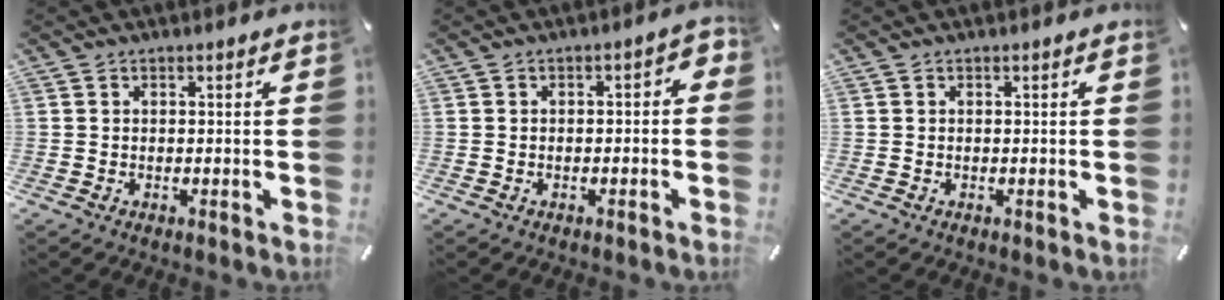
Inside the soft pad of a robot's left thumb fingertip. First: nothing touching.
{"total": 2.7, "force": [-1.3, 1.3, 1.9], "torque": [-0.032, 0.012, -0.025]}
{"total": 0.0}